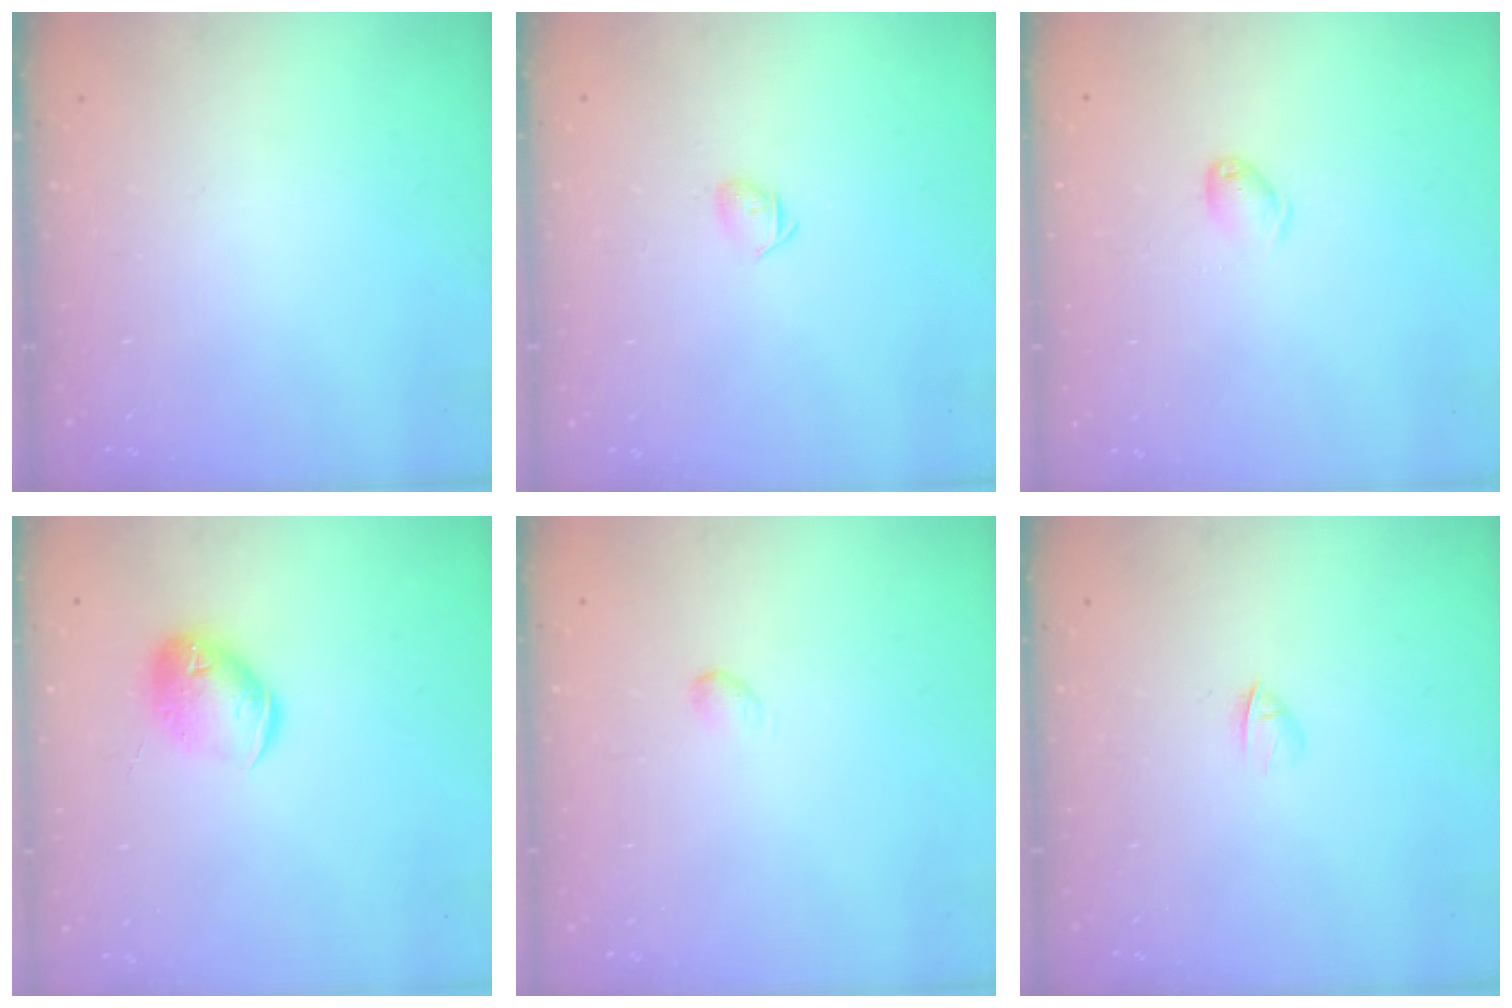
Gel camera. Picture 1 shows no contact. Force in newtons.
{"total": 3.5, "press": 3.3, "slide": 1.0}
{"total": 3.8, "press": 3.7, "slide": 0.5}
{"total": 10.9, "press": 10.7, "slide": 1.7}
{"total": 2.8, "press": 2.7, "slide": 0.5}
{"total": 1.7, "press": 1.6, "slide": 0.5}